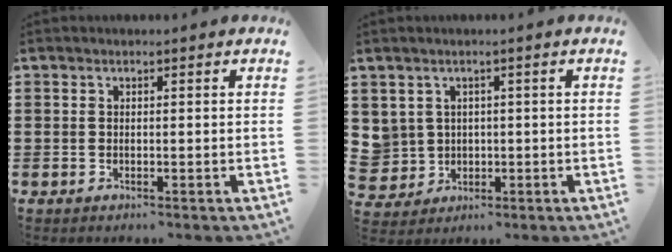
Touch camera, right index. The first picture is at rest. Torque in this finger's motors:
{"motor_torque": [1.08, 1.06, 0.04, 0.00]}